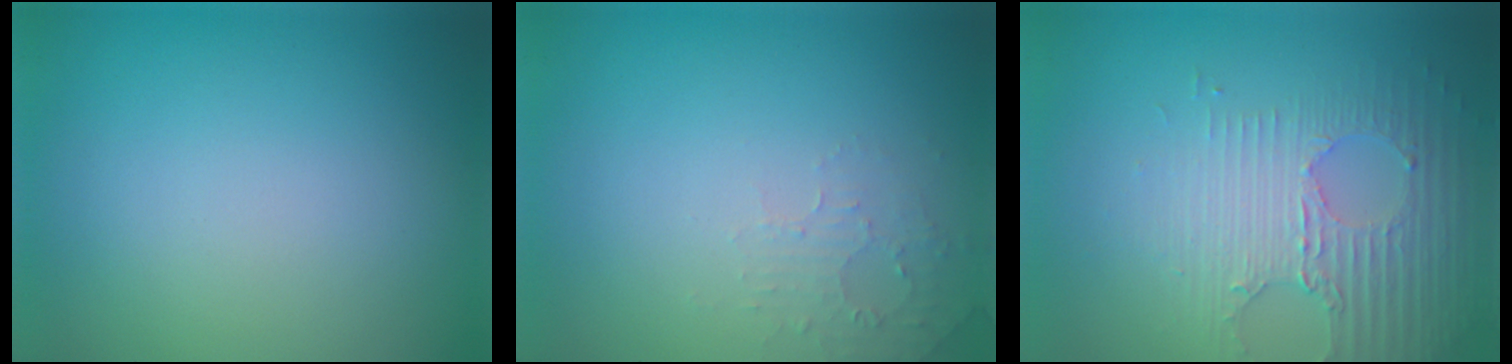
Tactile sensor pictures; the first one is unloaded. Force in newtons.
{"total": 1.6, "press": 1.6, "slide": 0.4}
{"total": 3.6, "press": 3.3, "slide": 1.2}